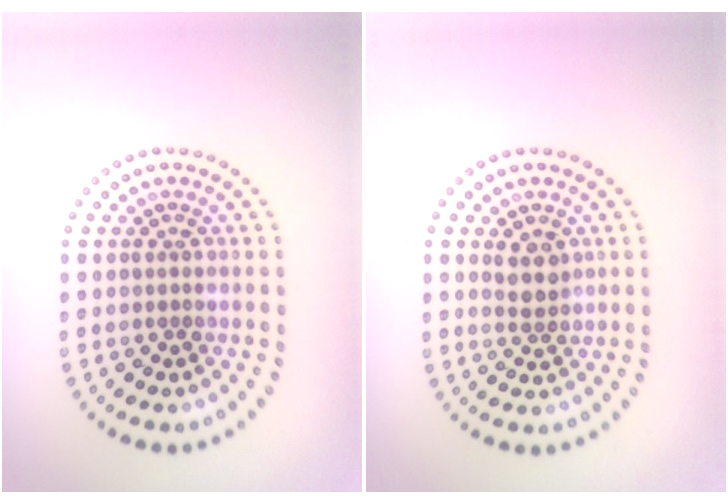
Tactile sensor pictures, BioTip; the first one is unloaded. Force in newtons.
{"total": 2.1, "press": 1.9, "slide": 0.8}